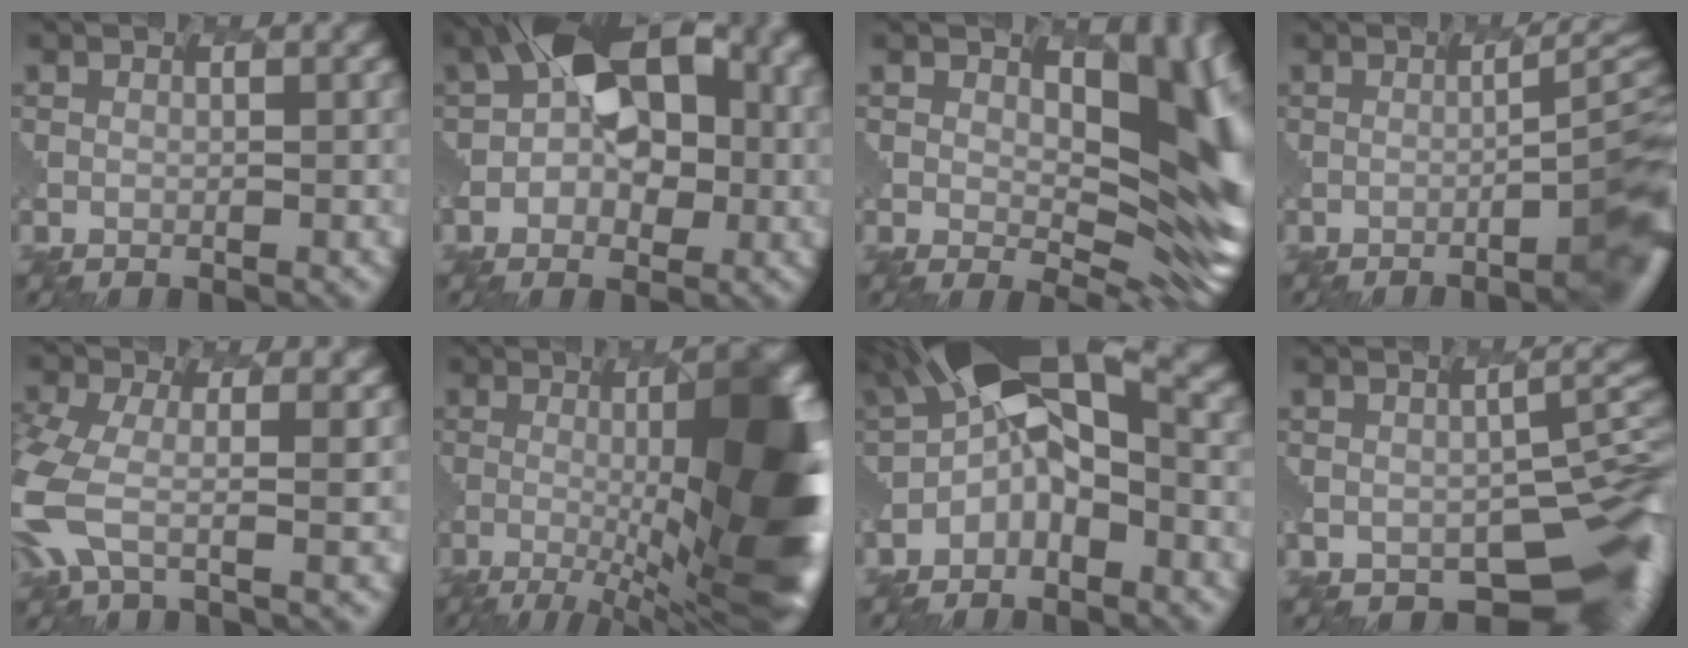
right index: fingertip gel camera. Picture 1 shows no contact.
{"total": 13.0, "force": [2.4, 9.0, 9.1], "torque": [-0.142, 0.026, 0.025]}
{"total": 8.3, "force": [3.5, 4.8, 5.8], "torque": [-0.079, -0.016, 0.049]}
{"total": 7.8, "force": [-2.4, 1.8, 7.2], "torque": [-0.045, 0.021, -0.047]}
{"total": 4.0, "force": [-1.0, 1.5, 3.6], "torque": [-0.124, -0.005, -0.046]}
{"total": 12.7, "force": [-0.6, 2.8, 12.4], "torque": [-0.148, 0.019, -0.023]}
{"total": 9.5, "force": [-0.4, 5.3, 7.8], "torque": [-0.140, 0.039, -0.029]}
{"total": 10.1, "force": [-4.1, 5.8, 7.2], "torque": [-0.091, -0.017, -0.055]}